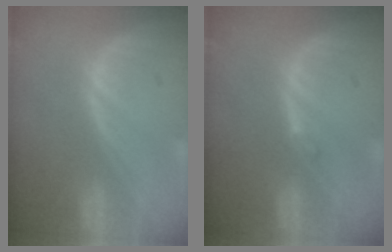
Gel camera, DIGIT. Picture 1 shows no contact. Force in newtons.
{"total": 0.9, "press": 0.8, "slide": 0.2}